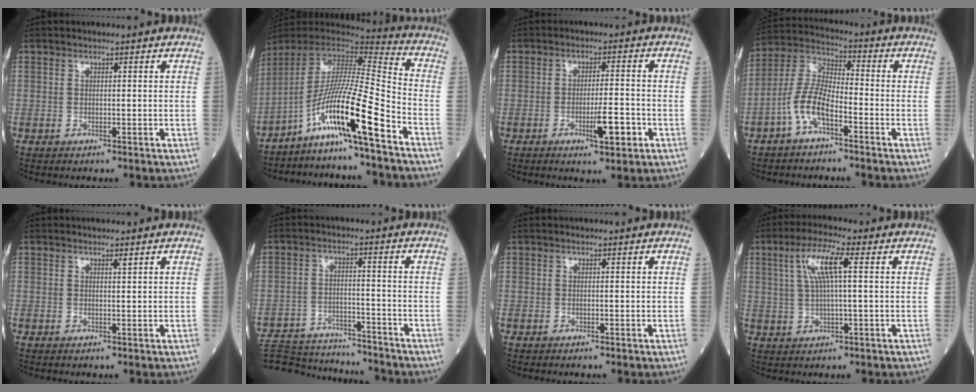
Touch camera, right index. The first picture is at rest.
{"total": 15.7, "force": [-9.2, -1.7, 12.6], "torque": [-0.235, -0.004, -0.166]}
{"total": 5.4, "force": [-2.1, 0.6, 4.9], "torque": [-0.082, -0.003, -0.030]}
{"total": 7.9, "force": [-3.8, 2.4, 6.5], "torque": [-0.147, 0.014, -0.079]}
{"total": 0.6, "force": [0.5, -0.1, 0.3], "torque": [-0.012, -0.004, 0.012]}
{"total": 19.7, "force": [-18.6, 3.2, 5.9], "torque": [-0.149, -0.013, -0.275]}
{"total": 0.0}
{"total": 6.8, "force": [2.0, 0.5, 6.5], "torque": [-0.132, 0.013, 0.042]}